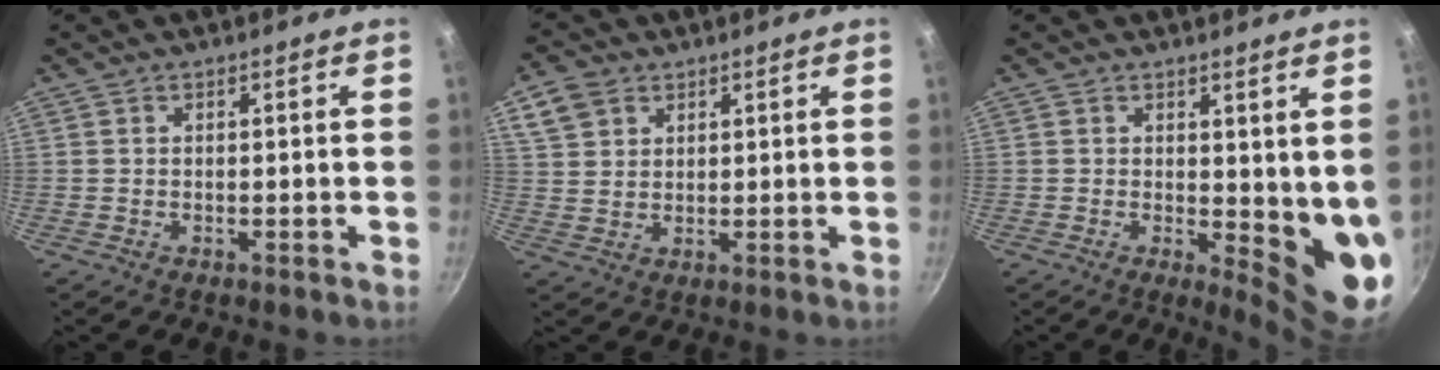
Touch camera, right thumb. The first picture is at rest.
{"total": 6.5, "force": [3.2, 4.9, 2.9], "torque": [-0.041, -0.003, 0.061]}
{"total": 8.2, "force": [1.3, 3.3, 7.4], "torque": [-0.078, -0.025, 0.023]}